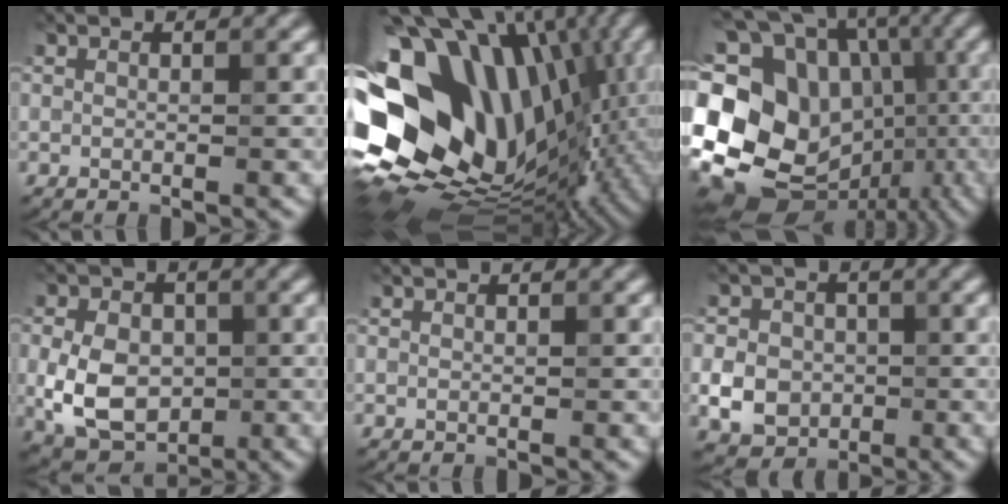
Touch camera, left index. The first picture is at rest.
{"total": 19.8, "force": [2.0, 14.1, 13.7], "torque": [-0.262, -0.051, 0.078]}
{"total": 21.4, "force": [-3.3, 17.7, 11.5], "torque": [-0.191, 0.021, -0.070]}
{"total": 7.2, "force": [-0.7, 5.2, 4.9], "torque": [-0.099, -0.006, -0.019]}
{"total": 0.0}
{"total": 4.4, "force": [-0.9, 3.7, 2.1], "torque": [-0.035, 0.002, -0.024]}